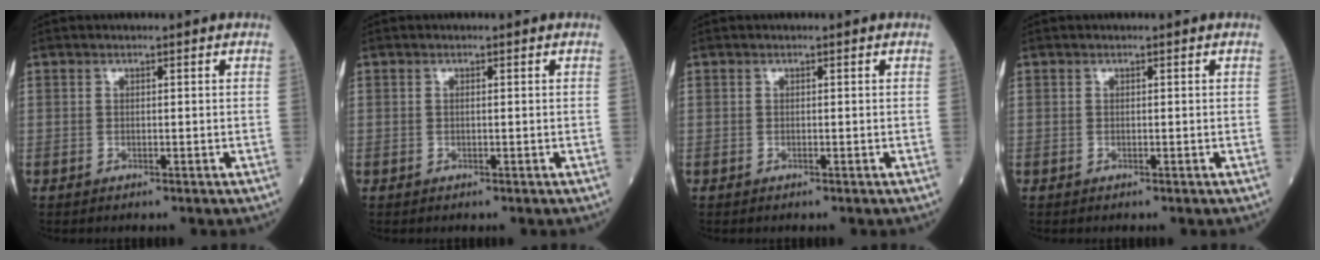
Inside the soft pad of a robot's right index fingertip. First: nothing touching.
{"total": 0.0}
{"total": 0.0}
{"total": 0.0}